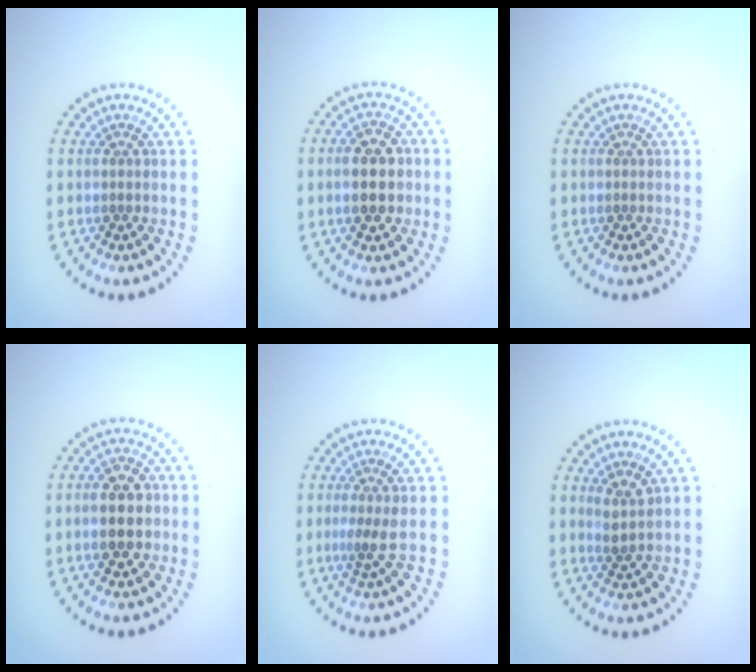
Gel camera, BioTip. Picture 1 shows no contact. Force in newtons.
{"total": 4.5, "press": 4.5, "slide": 0.3}
{"total": 0.0}
{"total": 4.6, "press": 4.6, "slide": 0.3}
{"total": 1.9, "press": 1.4, "slide": 1.2}
{"total": 1.9, "press": 1.5, "slide": 1.1}